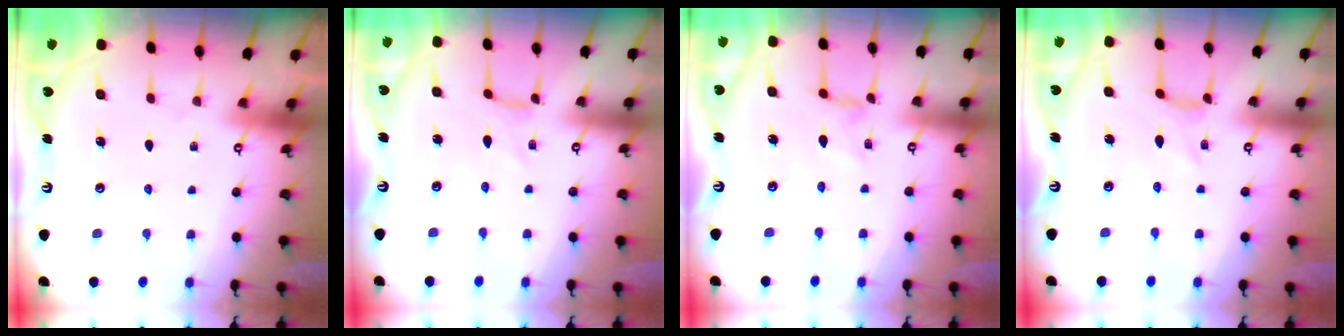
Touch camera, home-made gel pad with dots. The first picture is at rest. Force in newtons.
{"total": 0.0}
{"total": 0.9, "press": 0.9, "slide": 0.3}
{"total": 0.0}